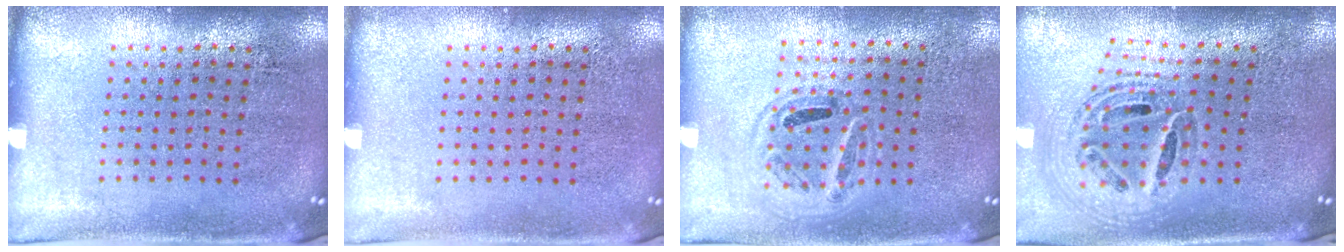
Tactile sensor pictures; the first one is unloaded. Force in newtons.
{"total": 0.0}
{"total": 1.0, "press": 0.9, "slide": 0.3}
{"total": 1.5, "press": 1.3, "slide": 0.7}